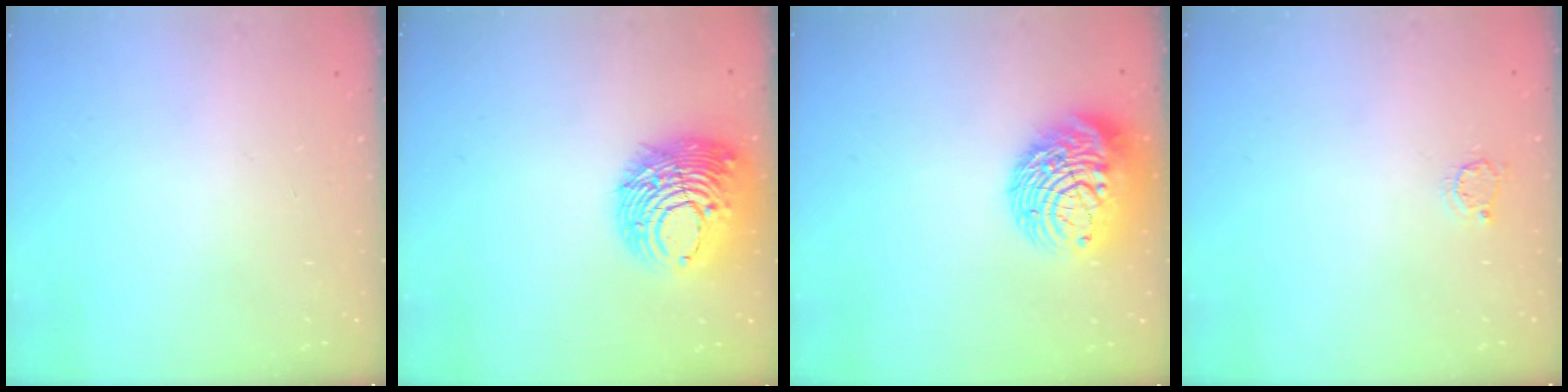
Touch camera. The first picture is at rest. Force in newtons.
{"total": 14.8, "press": 14.7, "slide": 1.6}
{"total": 16.1, "press": 16.0, "slide": 1.5}
{"total": 2.7, "press": 2.7, "slide": 0.4}